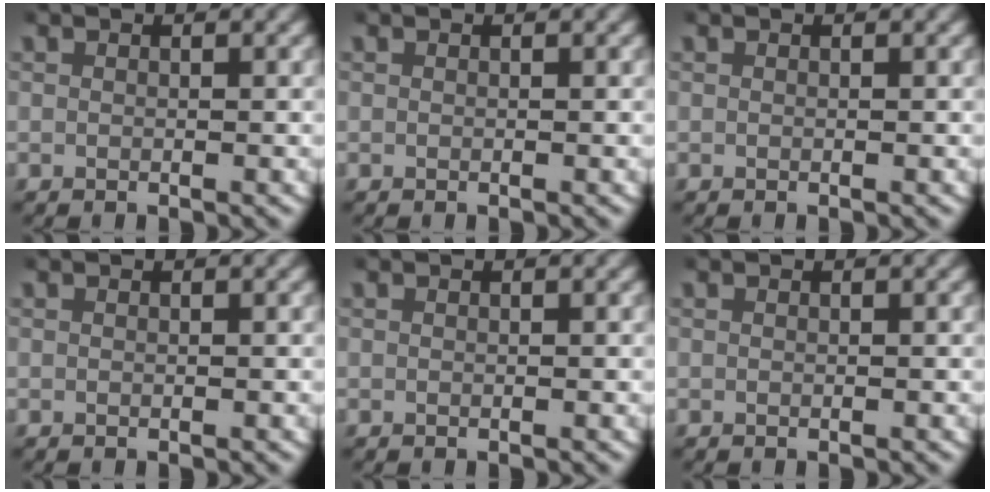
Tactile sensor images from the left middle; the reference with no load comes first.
{"total": 0.0}
{"total": 0.0}
{"total": 0.0}
{"total": 0.0}
{"total": 0.0}